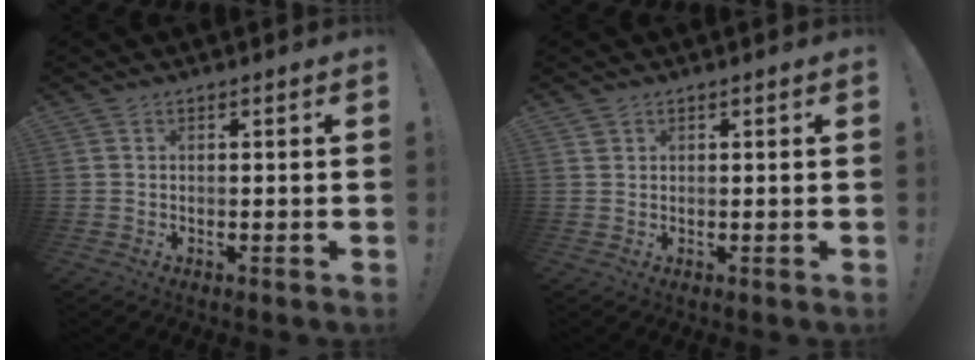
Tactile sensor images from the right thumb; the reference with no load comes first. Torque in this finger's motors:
{"motor_torque": [-0.01, 0.14, -0.24, 0.17, -0.02]}